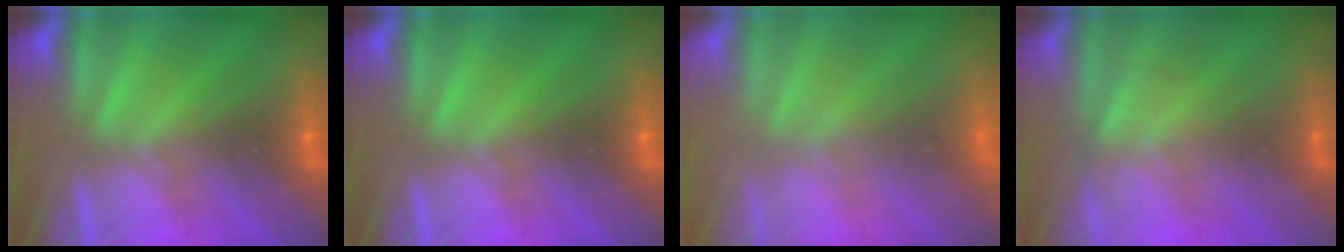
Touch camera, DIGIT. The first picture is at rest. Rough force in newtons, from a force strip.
{"total": 0.0}
{"total": 7.9}
{"total": 2.8}